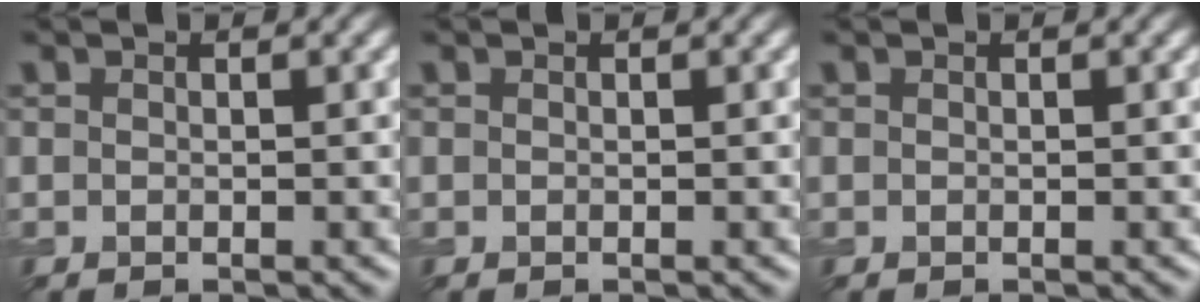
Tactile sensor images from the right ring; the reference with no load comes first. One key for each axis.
{"total": 0.0}
{"total": 0.0}